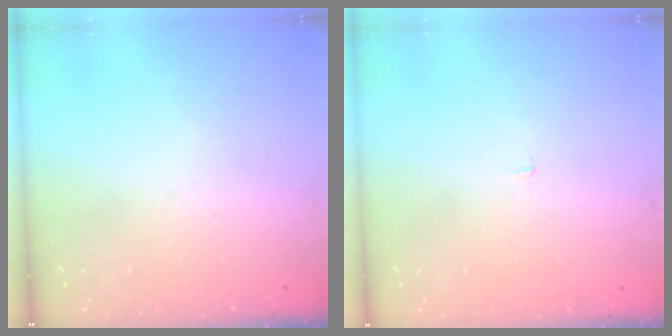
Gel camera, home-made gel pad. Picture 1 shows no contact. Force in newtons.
{"total": 1.2, "press": 1.2, "slide": 0.1}